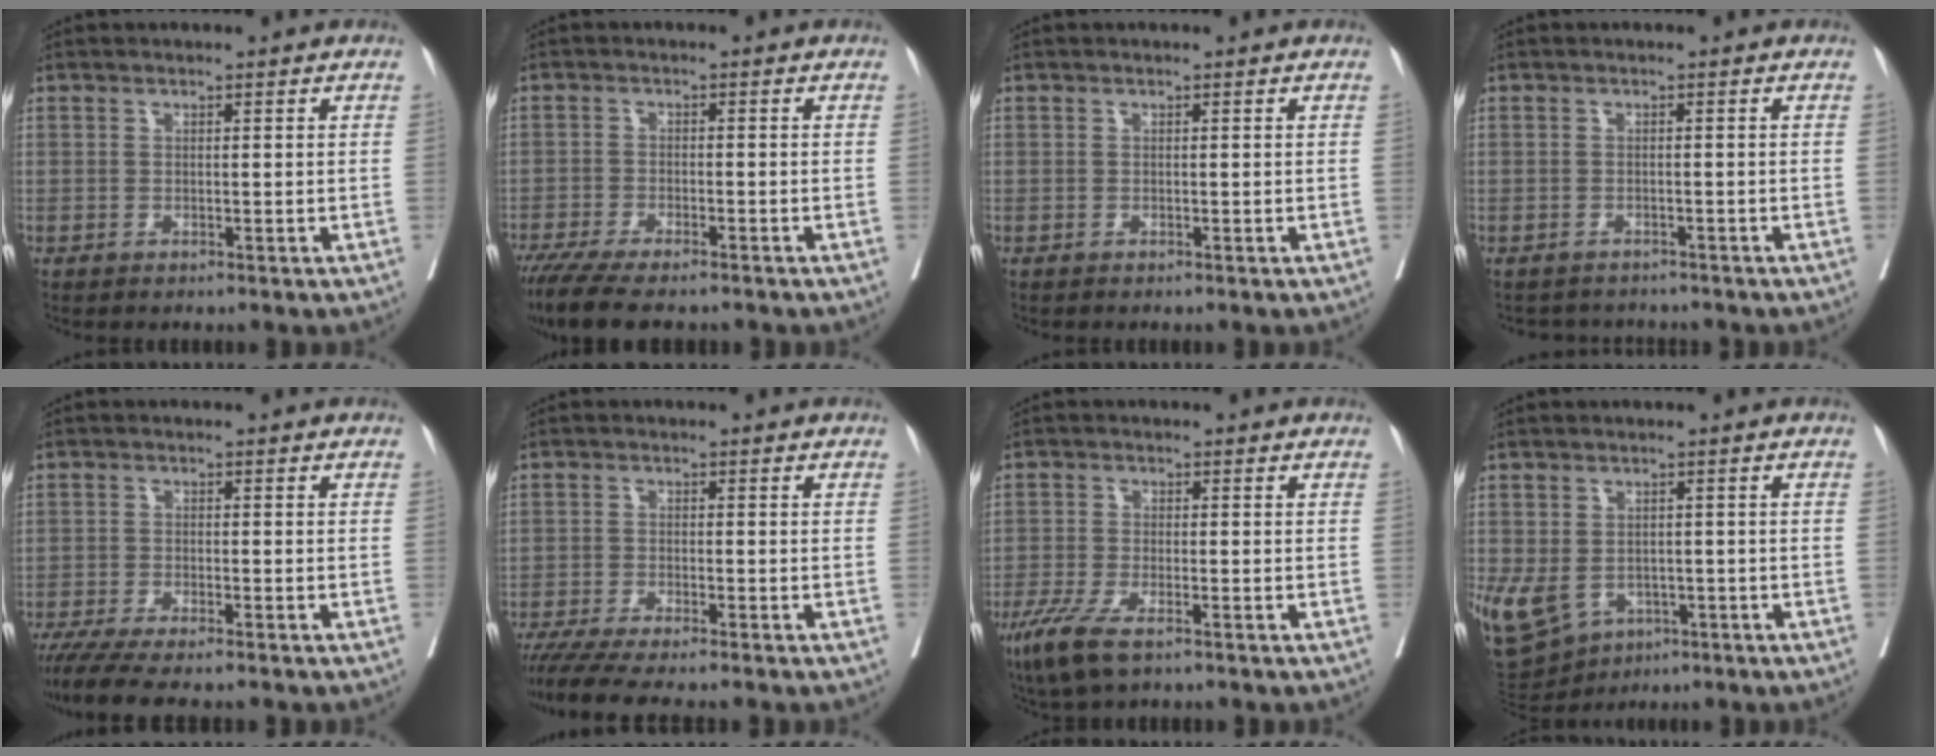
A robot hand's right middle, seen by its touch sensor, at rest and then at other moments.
{"total": 10.9, "force": [-9.0, 2.2, 5.8], "torque": [-0.088, -0.015, -0.141]}
{"total": 0.0}
{"total": 3.8, "force": [-3.7, 1.0, -0.1], "torque": [0.007, -0.001, -0.051]}
{"total": 9.1, "force": [-7.7, 0.8, 4.8], "torque": [-0.068, -0.017, -0.123]}
{"total": 8.3, "force": [-7.2, -0.2, 4.2], "torque": [-0.054, -0.020, -0.117]}
{"total": 6.8, "force": [-4.3, 1.7, 4.9], "torque": [-0.098, -0.017, -0.074]}
{"total": 16.1, "force": [-5.7, 12.9, 7.9], "torque": [-0.206, -0.001, -0.071]}